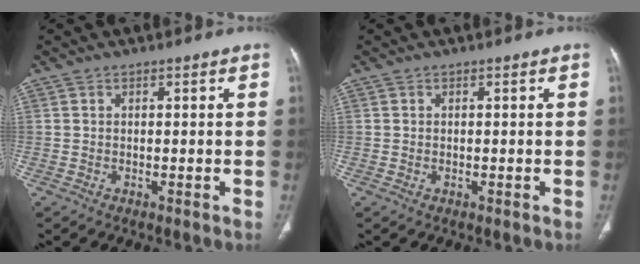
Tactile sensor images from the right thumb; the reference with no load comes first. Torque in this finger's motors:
{"motor_torque": [0.30, 0.57, -0.37, 0.01, -0.02]}